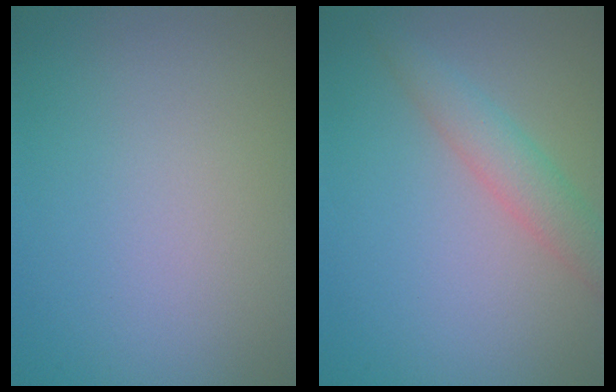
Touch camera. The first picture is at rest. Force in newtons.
{"total": 3.0, "press": 3.0, "slide": 0.1}